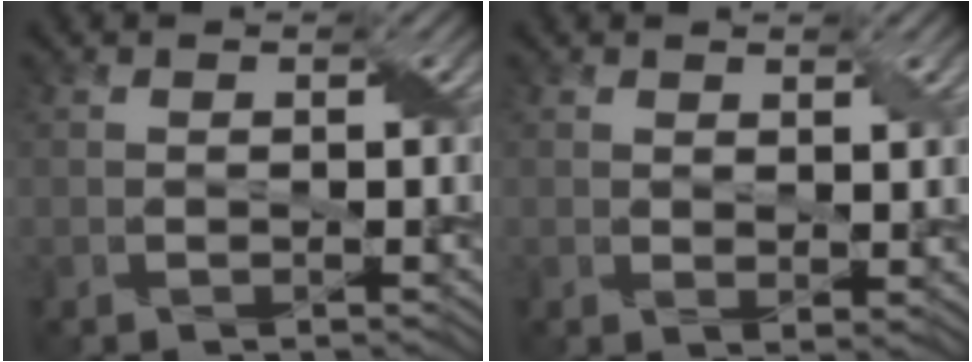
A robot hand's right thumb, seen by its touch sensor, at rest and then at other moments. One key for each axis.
{"total": 1.9, "fx": 1.2, "fy": 0.9, "fz": 1.3, "tx": -0.027, "ty": -0.007, "tz": 0.024}